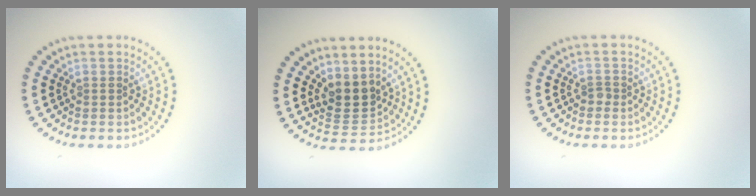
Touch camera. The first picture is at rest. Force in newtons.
{"total": 3.1, "press": 2.6, "slide": 1.7}
{"total": 0.8, "press": 0.5, "slide": 0.6}